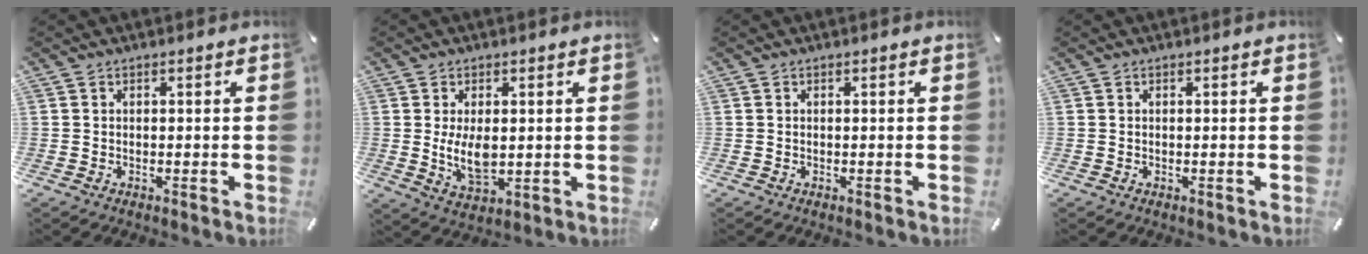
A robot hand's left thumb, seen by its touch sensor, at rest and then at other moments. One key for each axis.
{"total": 7.4, "fx": 0.5, "fy": 4.3, "fz": 6.0, "tx": -0.123, "ty": -0.008, "tz": 0.004}
{"total": 0.0}
{"total": 0.0}